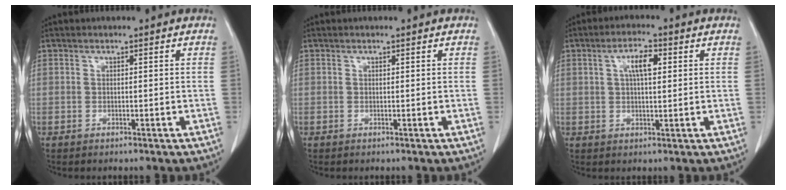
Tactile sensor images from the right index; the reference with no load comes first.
{"total": 0.0}
{"total": 4.8, "force": [1.4, 1.4, 4.3], "torque": [-0.080, 0.008, 0.025]}